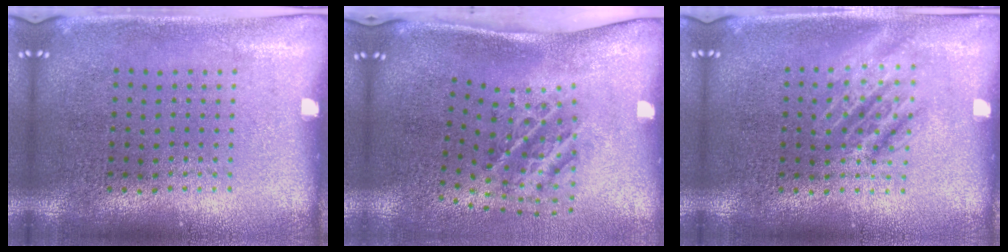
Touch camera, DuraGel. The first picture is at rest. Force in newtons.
{"total": 1.8, "press": 1.2, "slide": 1.3}
{"total": 1.2, "press": 1.2, "slide": 0.2}